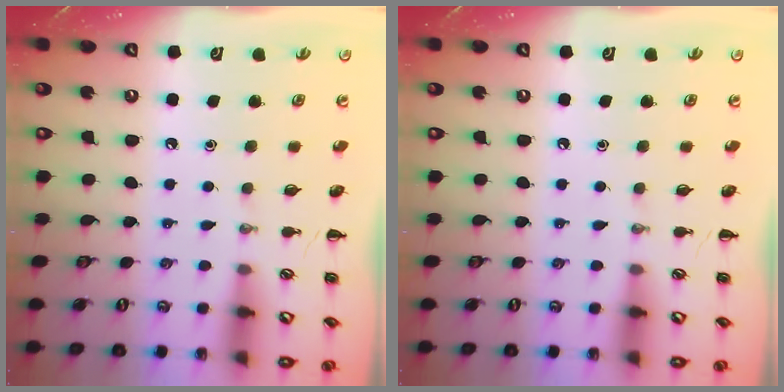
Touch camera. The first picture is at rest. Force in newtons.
{"total": 0.0}